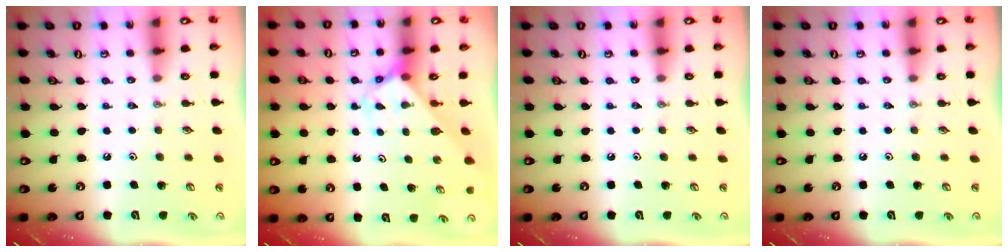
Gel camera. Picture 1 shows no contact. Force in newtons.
{"total": 2.8, "press": 2.8, "slide": 0.1}
{"total": 0.0}
{"total": 0.0}